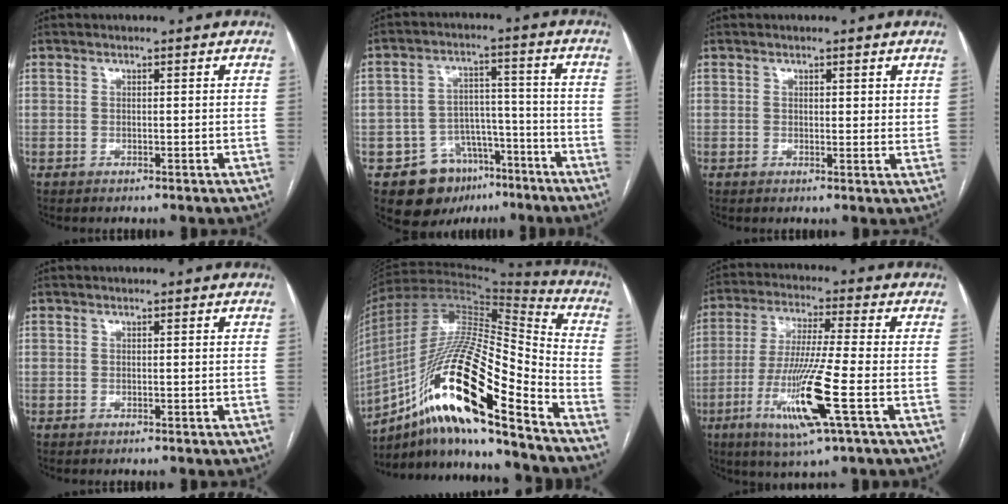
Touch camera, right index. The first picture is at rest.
{"total": 11.5, "force": [-7.0, 8.2, 4.2], "torque": [-0.057, 0.038, -0.099]}
{"total": 2.0, "force": [1.2, 0.9, 1.3], "torque": [-0.012, -0.007, 0.015]}
{"total": 0.0}
{"total": 24.0, "force": [-13.2, 3.3, 19.8], "torque": [-0.374, -0.010, -0.235]}
{"total": 13.9, "force": [-4.7, -0.3, 13.0], "torque": [-0.264, -0.024, -0.091]}